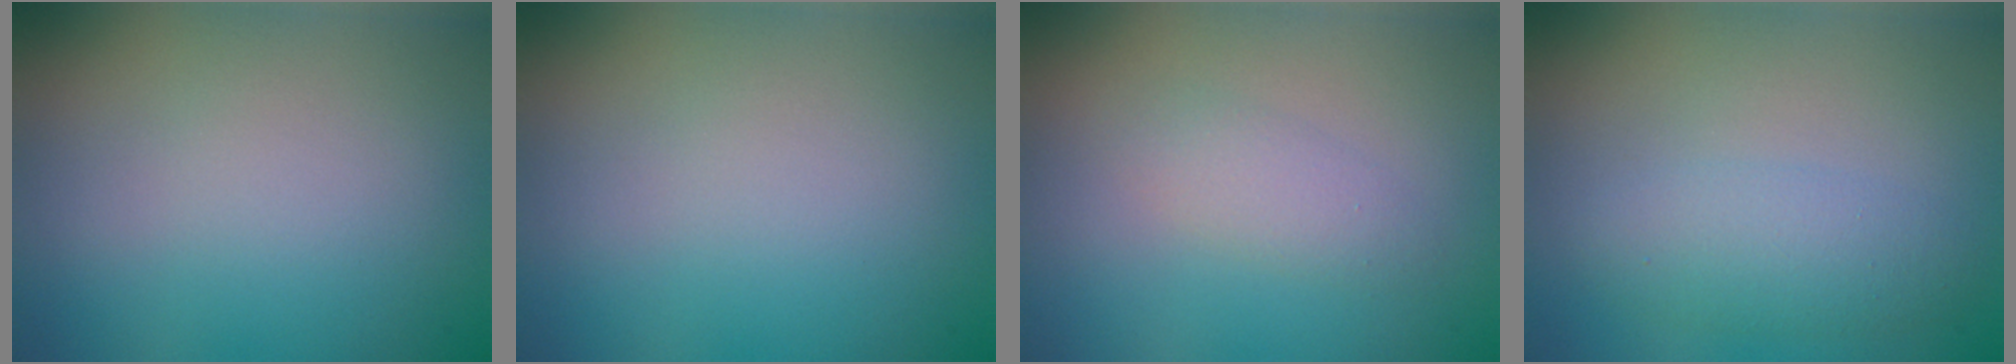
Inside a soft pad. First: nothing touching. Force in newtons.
{"total": 0.0}
{"total": 1.9, "press": 1.9, "slide": 0.1}
{"total": 2.8, "press": 2.8, "slide": 0.0}